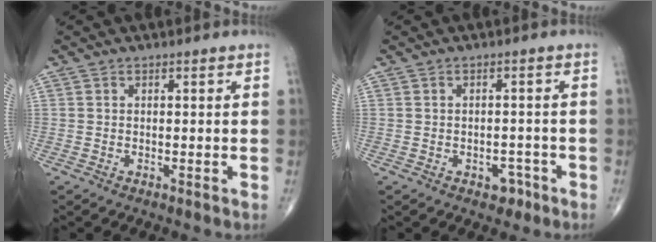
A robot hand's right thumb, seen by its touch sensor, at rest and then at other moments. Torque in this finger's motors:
{"motor_torque": [2.55, 2.46, -0.07, -0.52, 0.01]}